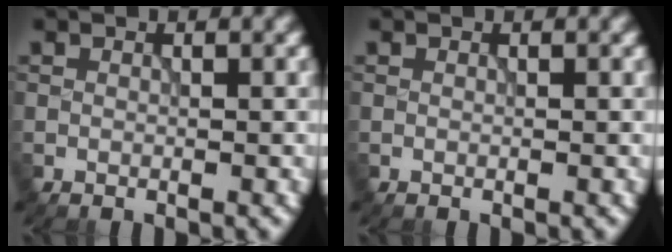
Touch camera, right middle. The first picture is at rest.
{"total": 0.0}